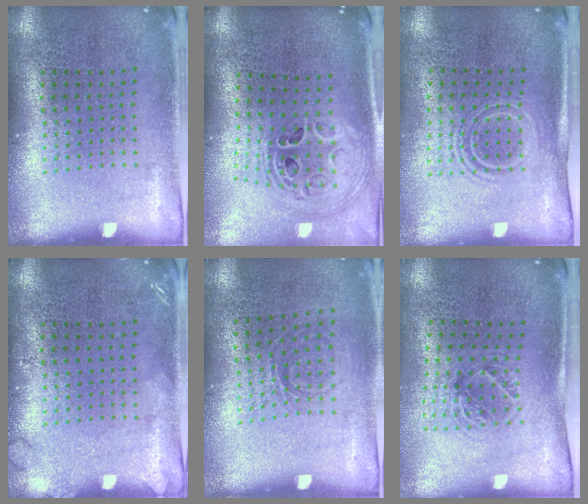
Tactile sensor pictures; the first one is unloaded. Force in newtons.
{"total": 1.7, "press": 1.5, "slide": 0.9}
{"total": 1.5, "press": 1.1, "slide": 1.0}
{"total": 1.3, "press": 1.3, "slide": 0.2}
{"total": 0.8, "press": 0.7, "slide": 0.3}
{"total": 1.1, "press": 1.1, "slide": 0.4}